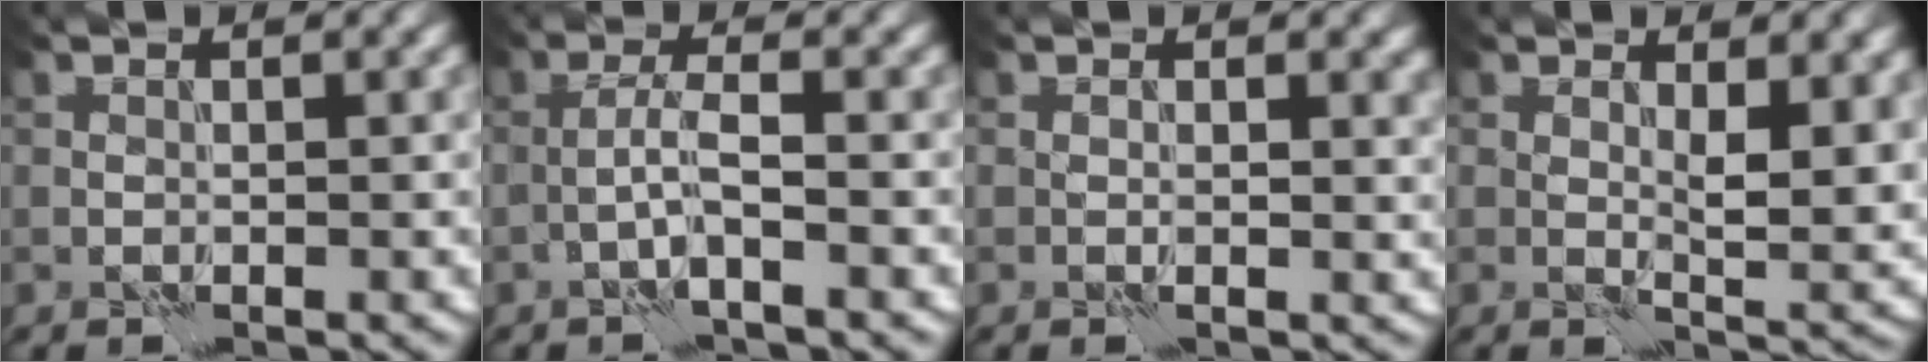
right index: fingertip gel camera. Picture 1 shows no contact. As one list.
[{"total": 2.4, "force": [-0.9, 0.2, 2.2], "torque": [-0.044, 0.011, -0.024]}, {"total": 1.9, "force": [0.4, 1.1, 1.6], "torque": [-0.020, -0.005, 0.008]}, {"total": 4.4, "force": [1.2, 1.5, 3.9], "torque": [-0.065, -0.009, 0.023]}]